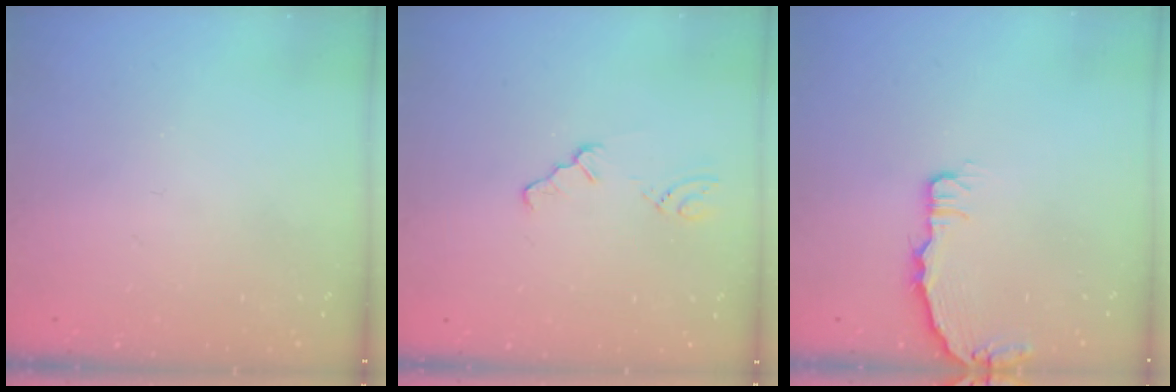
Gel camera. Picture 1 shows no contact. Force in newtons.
{"total": 0.6, "press": 0.6, "slide": 0.2}
{"total": 3.3, "press": 3.3, "slide": 0.2}